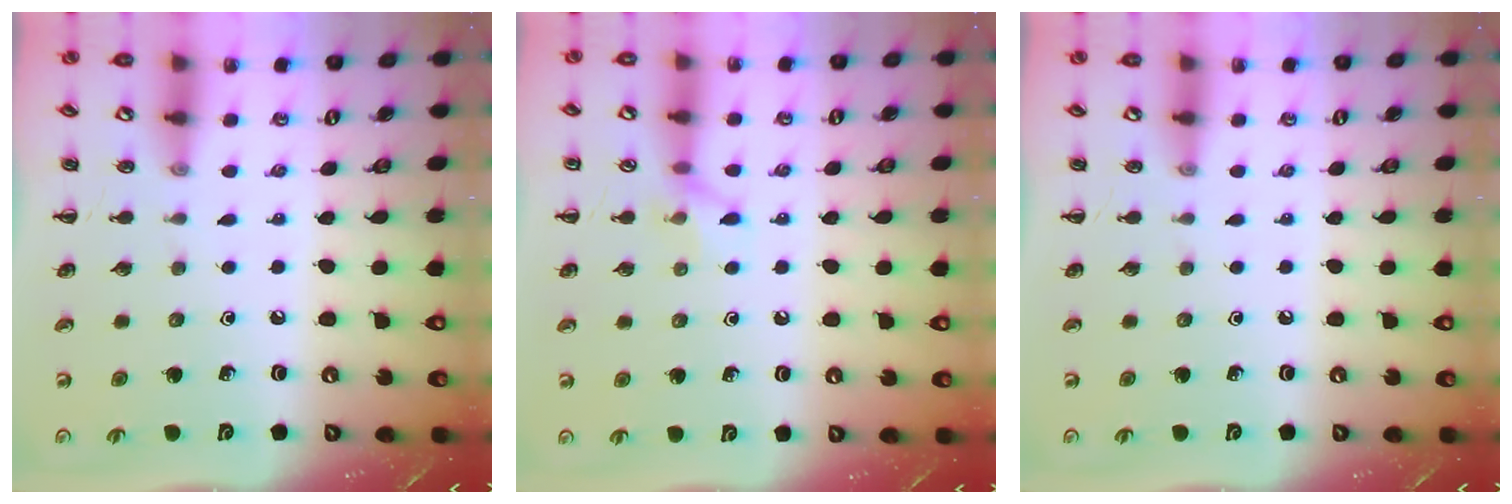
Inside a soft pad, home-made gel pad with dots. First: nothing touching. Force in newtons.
{"total": 6.7, "press": 6.5, "slide": 1.7}
{"total": 0.0}